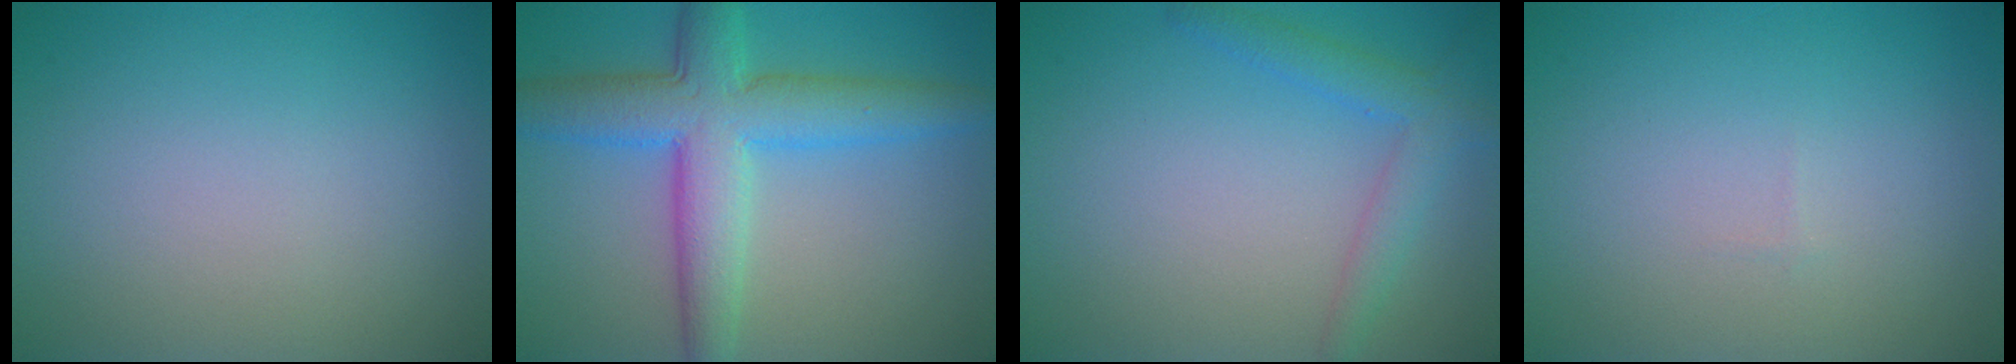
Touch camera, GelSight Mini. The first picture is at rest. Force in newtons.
{"total": 7.5, "press": 7.5, "slide": 0.1}
{"total": 2.9, "press": 2.9, "slide": 0.1}
{"total": 0.0}